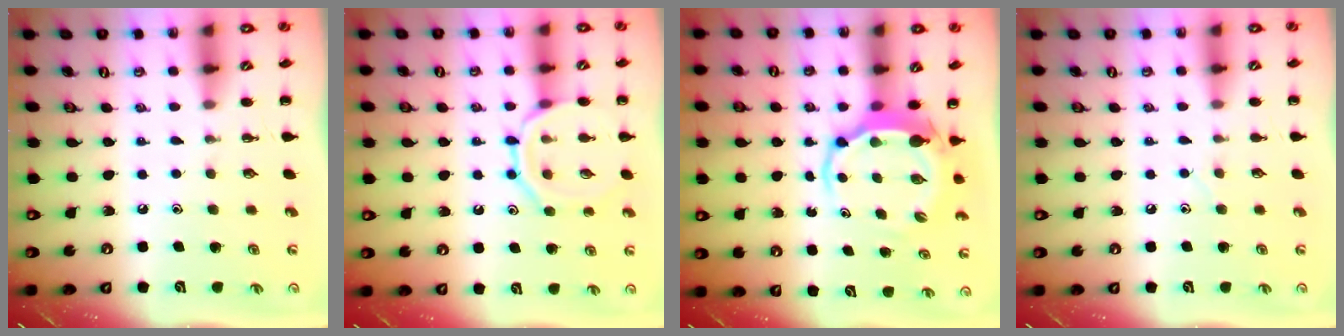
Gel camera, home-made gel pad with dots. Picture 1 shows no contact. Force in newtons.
{"total": 11.7, "press": 11.7, "slide": 0.8}
{"total": 5.3, "press": 5.2, "slide": 1.3}
{"total": 3.6, "press": 3.4, "slide": 1.0}